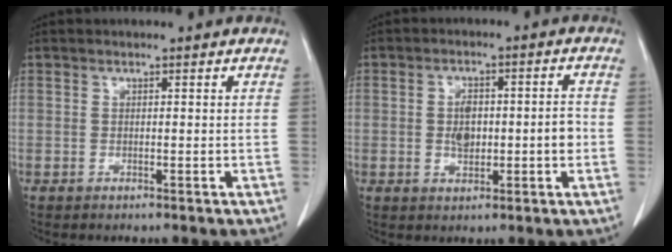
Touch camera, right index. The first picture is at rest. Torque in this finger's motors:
{"motor_torque": [1.01, -0.34, 0.49, 0.10]}